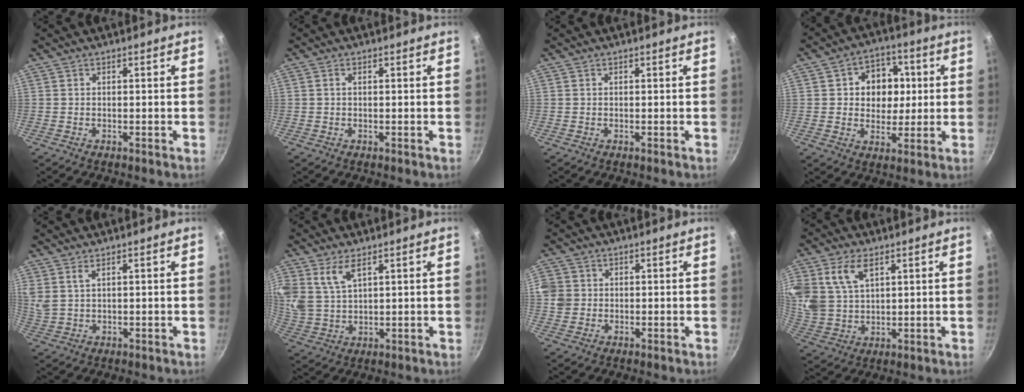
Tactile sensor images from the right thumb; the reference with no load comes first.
{"total": 0.7, "force": [0.2, 0.3, 0.6], "torque": [-0.011, 0.003, 0.002]}
{"total": 0.0}
{"total": 10.9, "force": [1.8, 9.0, 5.9], "torque": [-0.042, 0.002, 0.023]}
{"total": 3.3, "force": [1.8, 1.5, 2.3], "torque": [-0.045, -0.010, 0.043]}
{"total": 7.1, "force": [3.9, 3.6, 4.8], "torque": [-0.090, -0.024, 0.086]}
{"total": 4.4, "force": [0.1, 4.1, 1.4], "torque": [-0.014, 0.002, -0.002]}
{"total": 11.5, "force": [5.1, 7.3, 7.3], "torque": [-0.143, -0.014, 0.109]}